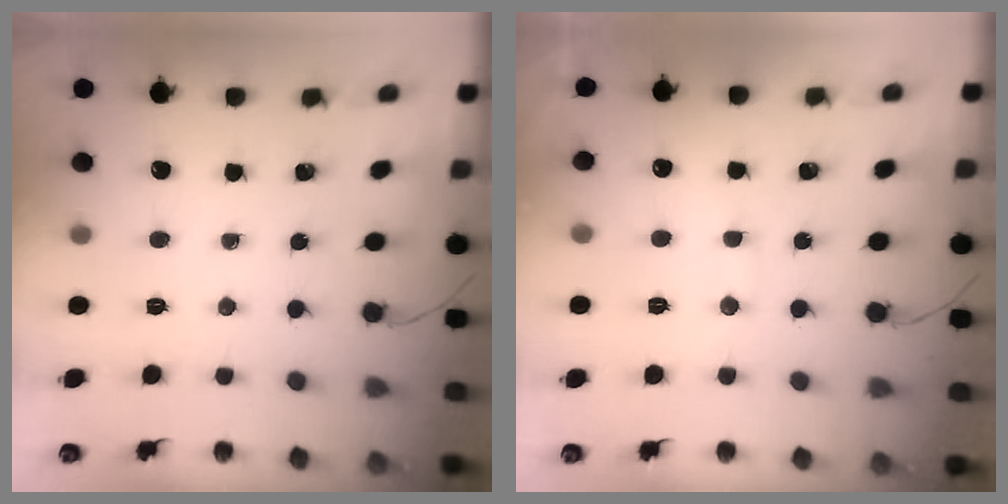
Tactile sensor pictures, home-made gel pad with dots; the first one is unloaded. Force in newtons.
{"total": 7.7, "press": 7.5, "slide": 1.5}